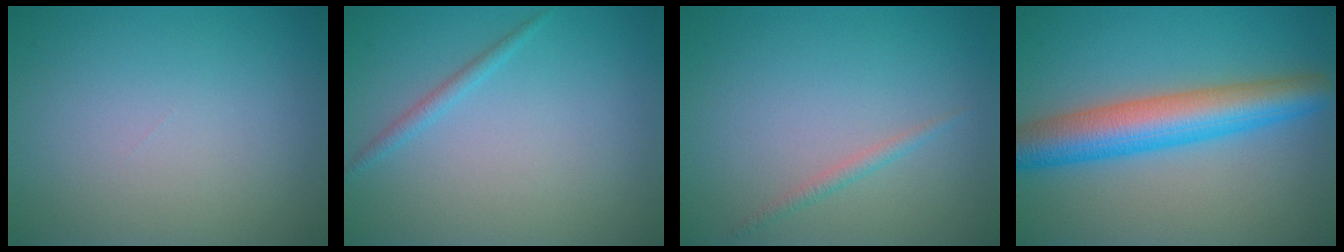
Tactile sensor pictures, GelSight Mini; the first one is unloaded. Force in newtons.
{"total": 1.0, "press": 1.0, "slide": 0.1}
{"total": 0.9, "press": 0.9, "slide": 0.1}
{"total": 7.3, "press": 7.3, "slide": 0.2}